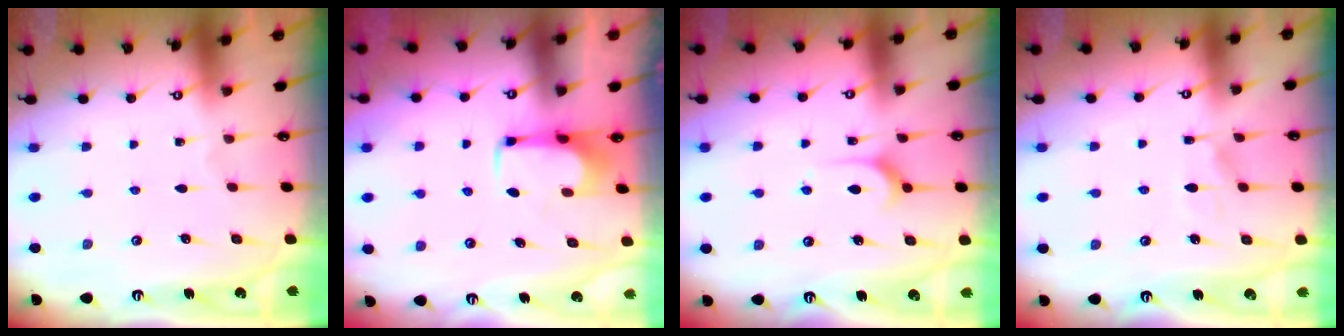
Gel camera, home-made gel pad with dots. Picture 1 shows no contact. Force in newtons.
{"total": 2.0, "press": 2.0, "slide": 0.2}
{"total": 6.0, "press": 6.0, "slide": 0.6}
{"total": 6.1, "press": 6.1, "slide": 0.7}